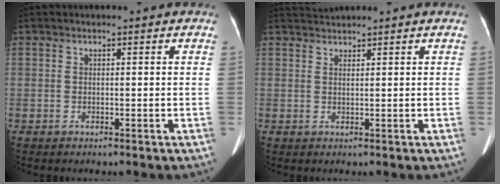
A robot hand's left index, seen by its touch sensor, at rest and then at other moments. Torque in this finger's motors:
{"motor_torque": [-0.04, -0.09, 0.00, 0.01]}